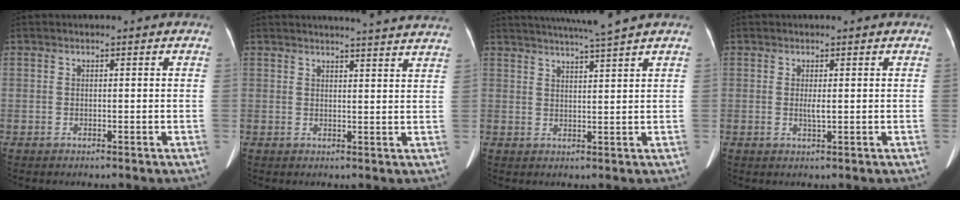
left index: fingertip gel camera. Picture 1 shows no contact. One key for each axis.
{"total": 14.2, "fx": 13.6, "fy": -0.1, "fz": 4.1, "tx": -0.048, "ty": -0.029, "tz": 0.144}
{"total": 7.3, "fx": 6.4, "fy": -1.7, "fz": 3.1, "tx": -0.049, "ty": 0.002, "tz": 0.094}
{"total": 1.3, "fx": 0.0, "fy": 0.2, "fz": 1.3, "tx": -0.028, "ty": -0.003, "tz": 0.001}